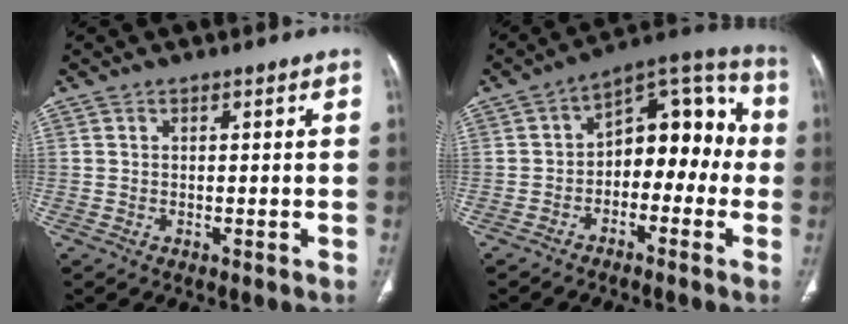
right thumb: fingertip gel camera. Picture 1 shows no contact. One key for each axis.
{"total": 13.5, "fx": -1.8, "fy": 8.5, "fz": 10.4, "tx": -0.093, "ty": 0.052, "tz": -0.044}